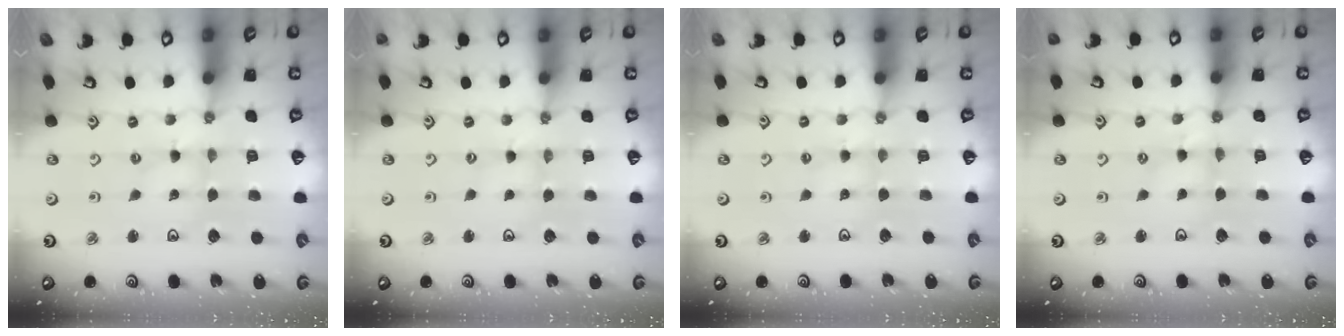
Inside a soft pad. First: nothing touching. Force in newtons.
{"total": 1.0, "press": 1.0, "slide": 0.2}
{"total": 1.7, "press": 1.6, "slide": 0.4}
{"total": 1.1, "press": 1.1, "slide": 0.1}